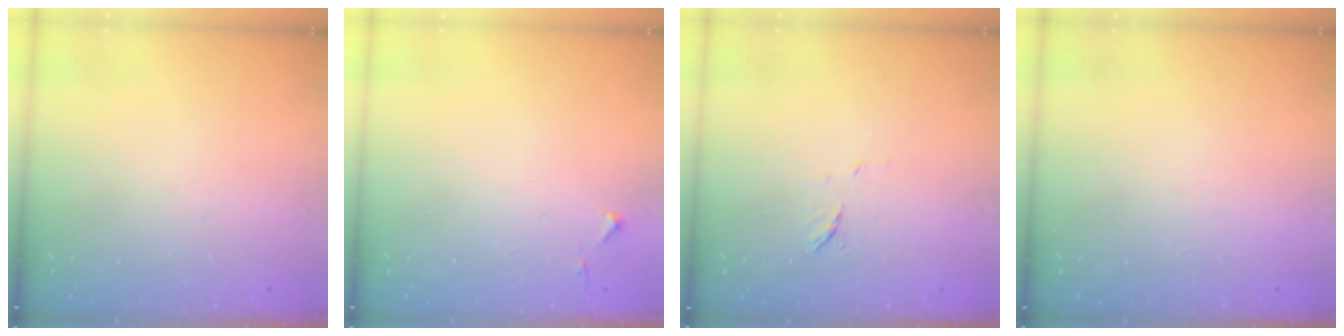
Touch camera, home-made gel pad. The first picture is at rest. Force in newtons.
{"total": 3.7, "press": 3.7, "slide": 0.6}
{"total": 4.9, "press": 4.8, "slide": 1.3}
{"total": 1.5, "press": 1.5, "slide": 0.1}